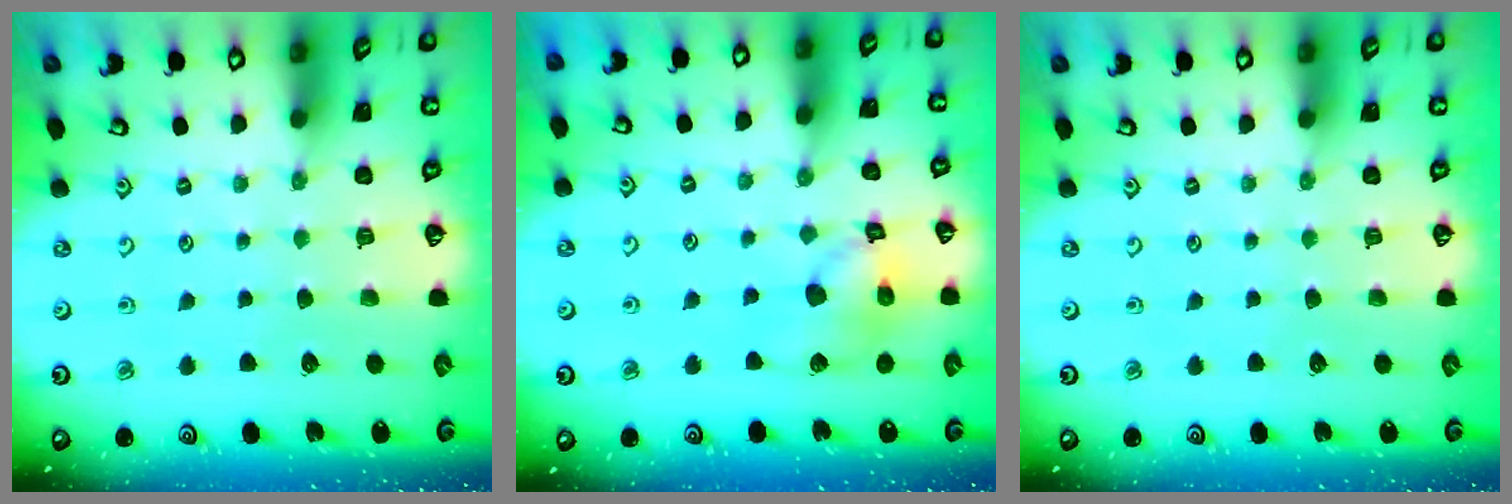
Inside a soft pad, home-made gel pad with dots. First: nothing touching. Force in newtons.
{"total": 13.4, "press": 13.3, "slide": 1.8}
{"total": 0.0}